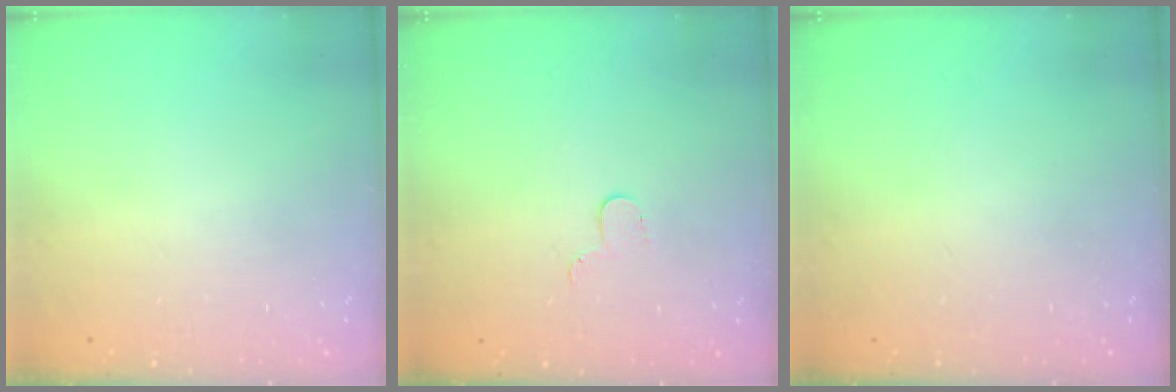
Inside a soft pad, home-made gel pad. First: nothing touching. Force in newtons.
{"total": 3.5, "press": 3.5, "slide": 0.4}
{"total": 0.0}